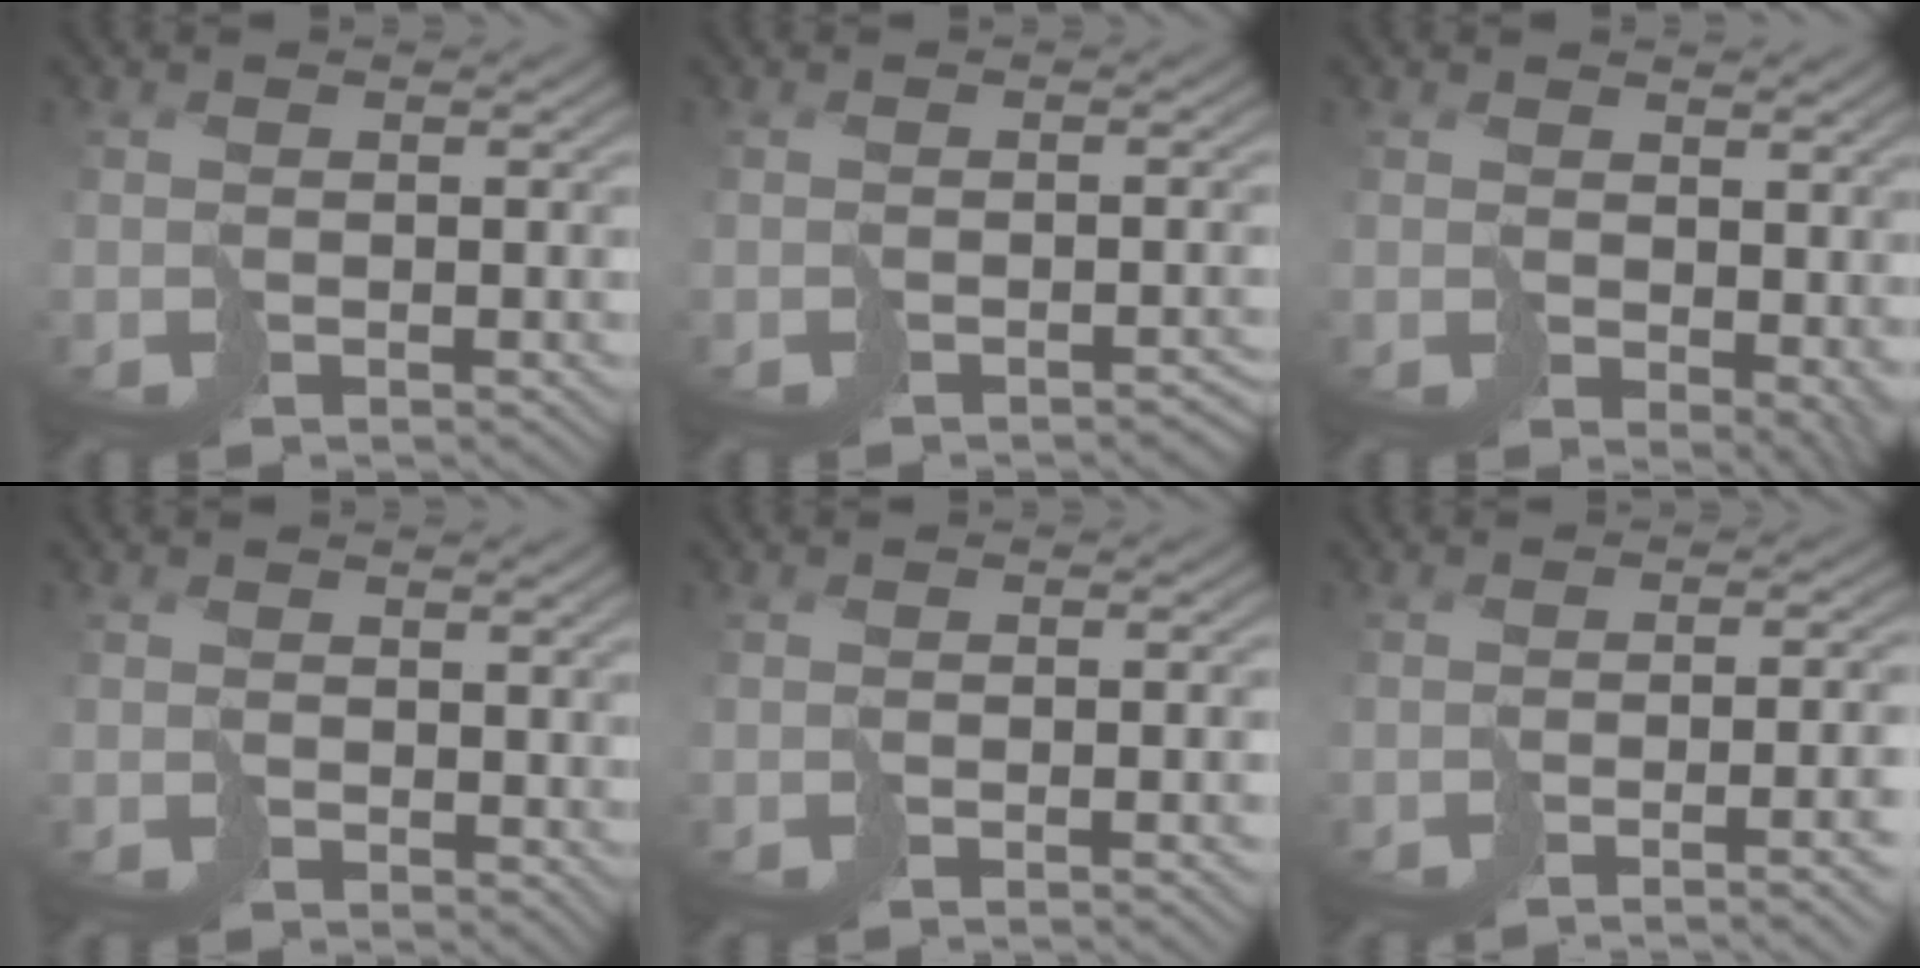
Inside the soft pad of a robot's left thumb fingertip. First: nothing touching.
{"total": 1.5, "force": [-1.2, 0.4, 0.8], "torque": [-0.008, 0.001, -0.016]}
{"total": 5.4, "force": [0.5, 3.7, 3.9], "torque": [-0.061, -0.021, 0.021]}
{"total": 2.0, "force": [1.0, 1.4, 1.0], "torque": [-0.022, -0.004, 0.017]}
{"total": 2.2, "force": [-0.8, 0.2, 2.1], "torque": [-0.028, 0.002, -0.017]}
{"total": 6.9, "force": [-2.5, 1.7, 6.2], "torque": [-0.071, -0.008, -0.034]}